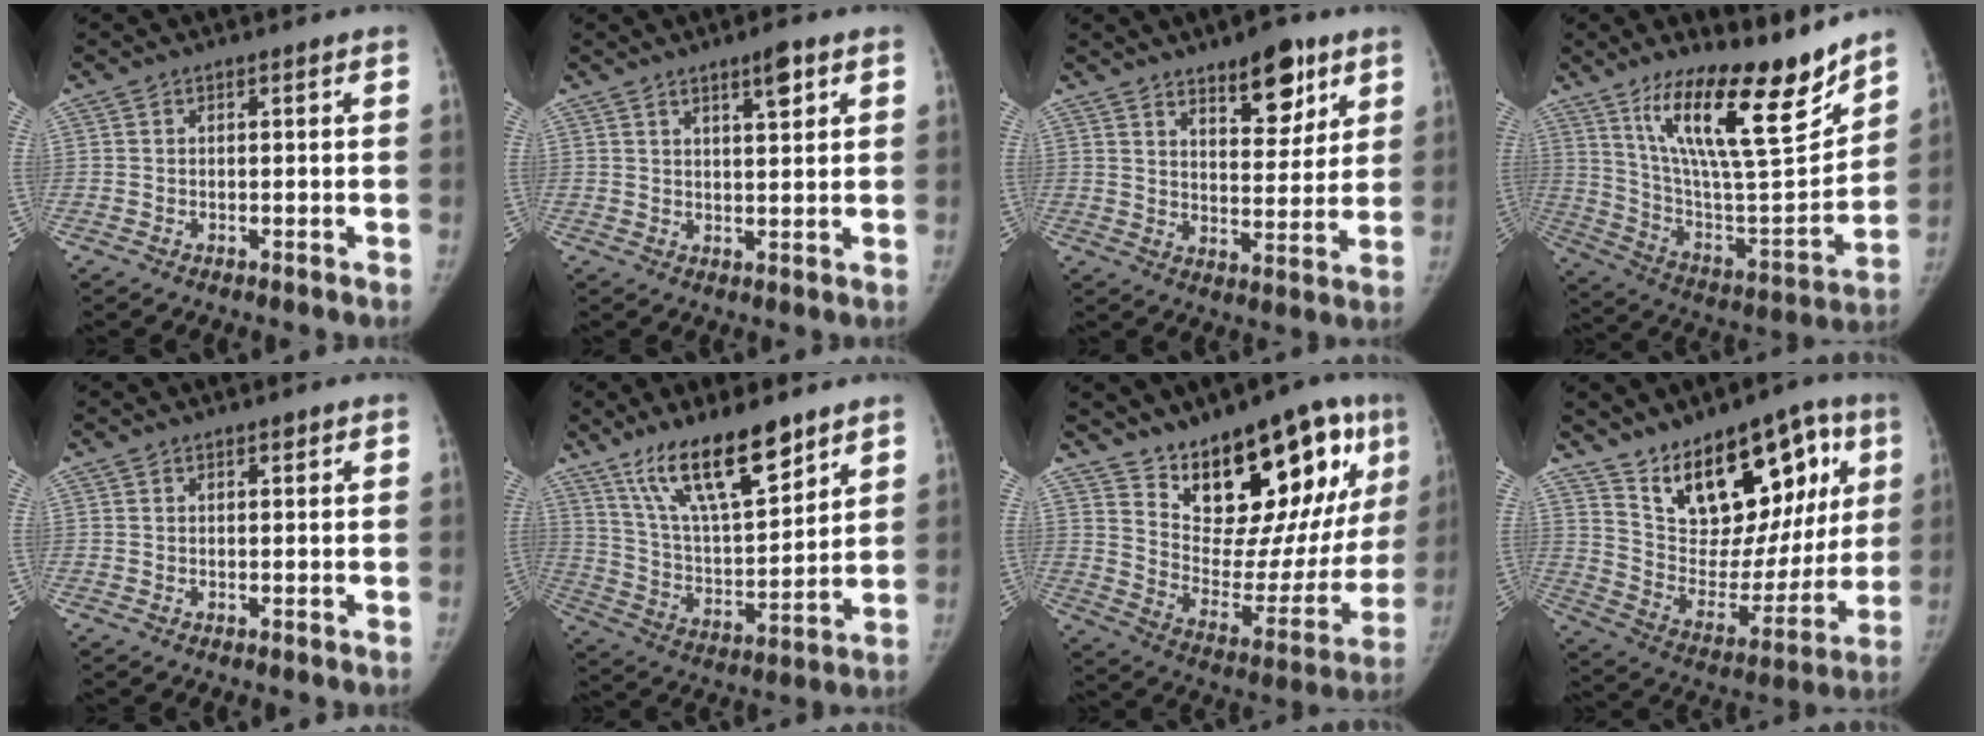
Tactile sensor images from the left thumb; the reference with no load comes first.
{"total": 8.8, "force": [5.2, 3.9, 5.9], "torque": [-0.054, -0.029, 0.076]}
{"total": 14.9, "force": [9.6, 6.4, 9.5], "torque": [-0.092, -0.059, 0.151]}
{"total": 24.0, "force": [16.4, 5.6, 16.5], "torque": [-0.239, -0.092, 0.286]}
{"total": 0.7, "force": [0.5, 0.4, 0.4], "torque": [-0.003, -0.002, 0.006]}
{"total": 17.9, "force": [12.1, 5.5, 12.0], "torque": [-0.182, -0.063, 0.229]}
{"total": 25.5, "force": [14.8, 10.5, 18.0], "torque": [-0.205, -0.071, 0.234]}
{"total": 24.1, "force": [12.4, 12.3, 16.5], "torque": [-0.189, -0.038, 0.211]}